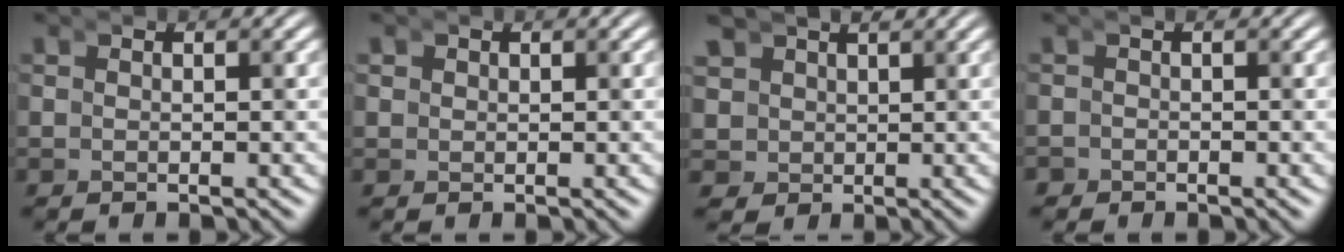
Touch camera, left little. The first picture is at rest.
{"total": 0.9, "force": [0.3, 0.8, 0.4], "torque": [-0.022, -0.005, 0.009]}
{"total": 3.9, "force": [0.7, 3.8, 0.8], "torque": [-0.070, -0.040, 0.029]}
{"total": 1.2, "force": [-0.8, 0.7, -0.5], "torque": [-0.006, -0.011, -0.016]}